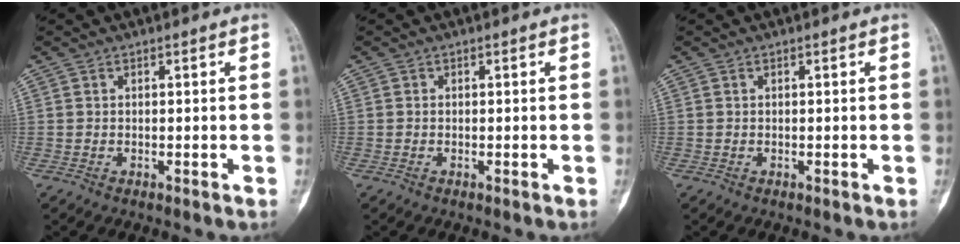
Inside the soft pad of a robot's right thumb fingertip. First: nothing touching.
{"total": 0.0}
{"total": 0.0}